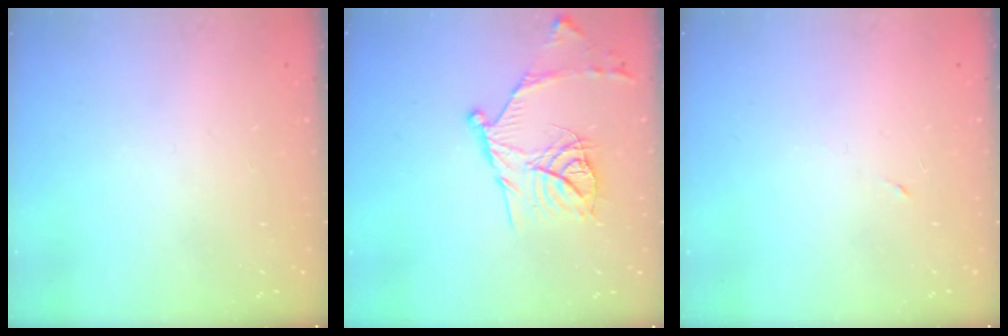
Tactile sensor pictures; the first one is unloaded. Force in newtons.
{"total": 16.5, "press": 16.5, "slide": 1.6}
{"total": 3.1, "press": 2.9, "slide": 1.1}